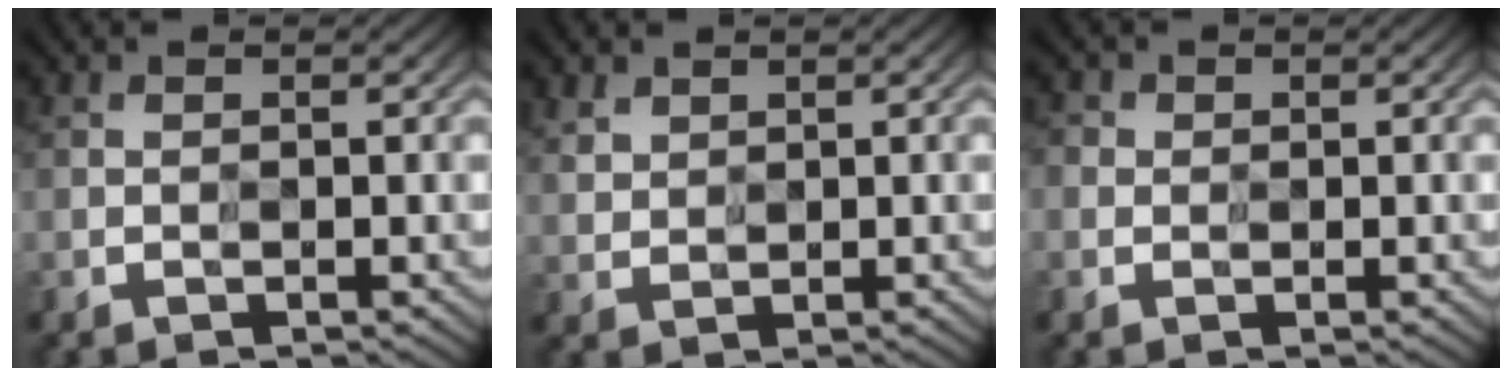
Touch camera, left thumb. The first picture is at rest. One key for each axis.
{"total": 2.9, "fx": 2.4, "fy": 1.7, "fz": 0.1, "tx": -0.016, "ty": 0.000, "tz": 0.055}
{"total": 2.2, "fx": 0.3, "fy": 2.1, "fz": 0.6, "tx": -0.018, "ty": -0.002, "tz": 0.001}